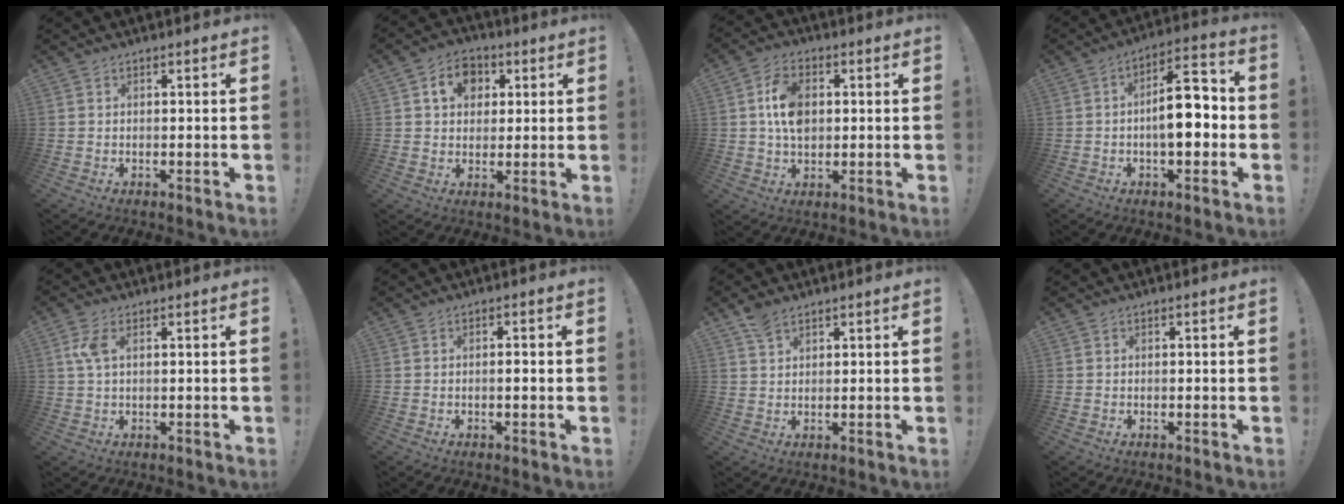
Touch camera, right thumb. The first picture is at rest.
{"total": 9.0, "force": [3.0, 7.4, 4.3], "torque": [-0.063, 0.000, 0.057]}
{"total": 10.0, "force": [1.0, 7.1, 7.0], "torque": [-0.120, 0.009, 0.020]}
{"total": 12.8, "force": [-1.7, 5.8, 11.3], "torque": [-0.162, 0.013, -0.034]}
{"total": 4.5, "force": [1.5, 1.9, 3.8], "torque": [-0.078, 0.005, 0.028]}
{"total": 1.6, "force": [-0.4, 0.3, 1.5], "torque": [-0.020, 0.000, -0.010]}
{"total": 4.6, "force": [3.4, 2.2, 2.2], "torque": [-0.034, -0.015, 0.064]}
{"total": 0.0}